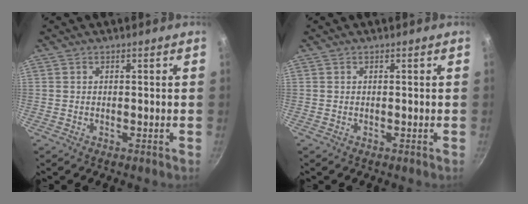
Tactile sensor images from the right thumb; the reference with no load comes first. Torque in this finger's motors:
{"motor_torque": [0.00, 0.00, 0.13, 0.12, 0.00]}